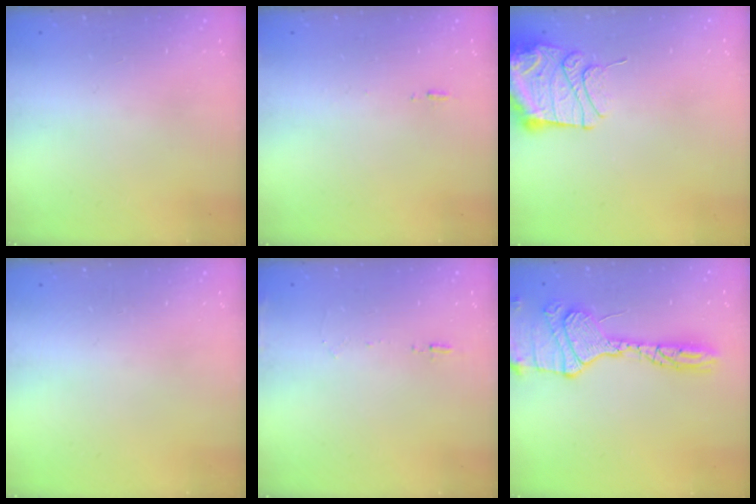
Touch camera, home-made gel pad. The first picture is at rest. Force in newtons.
{"total": 6.6, "press": 6.3, "slide": 1.9}
{"total": 12.9, "press": 12.6, "slide": 2.9}
{"total": 0.0}
{"total": 5.8, "press": 5.6, "slide": 1.6}
{"total": 18.5, "press": 18.3, "slide": 2.8}